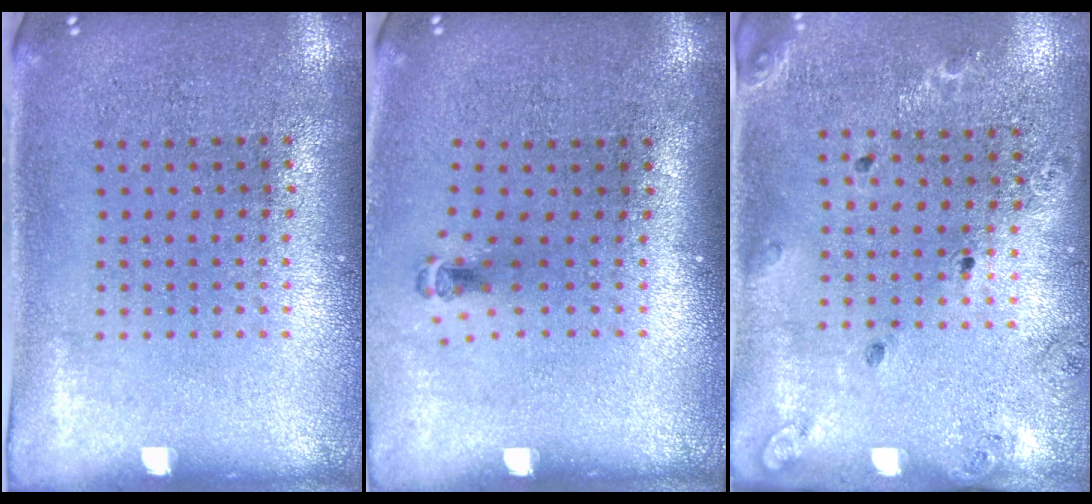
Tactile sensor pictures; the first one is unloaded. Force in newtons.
{"total": 0.6, "press": 0.4, "slide": 0.5}
{"total": 1.3, "press": 1.3, "slide": 0.3}